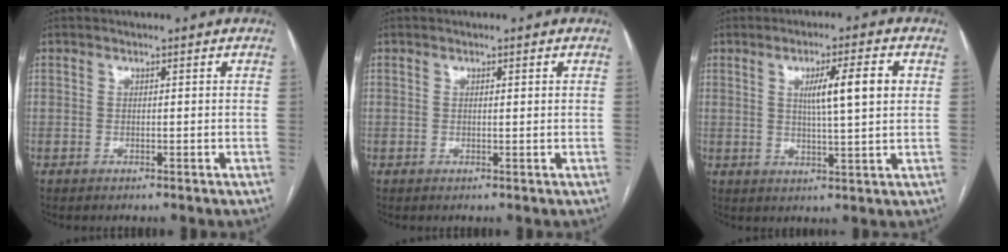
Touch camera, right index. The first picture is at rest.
{"total": 0.6, "force": [0.2, 0.1, 0.6], "torque": [-0.011, 0.001, 0.003]}
{"total": 7.9, "force": [2.0, 0.3, 7.6], "torque": [-0.125, 0.004, 0.032]}